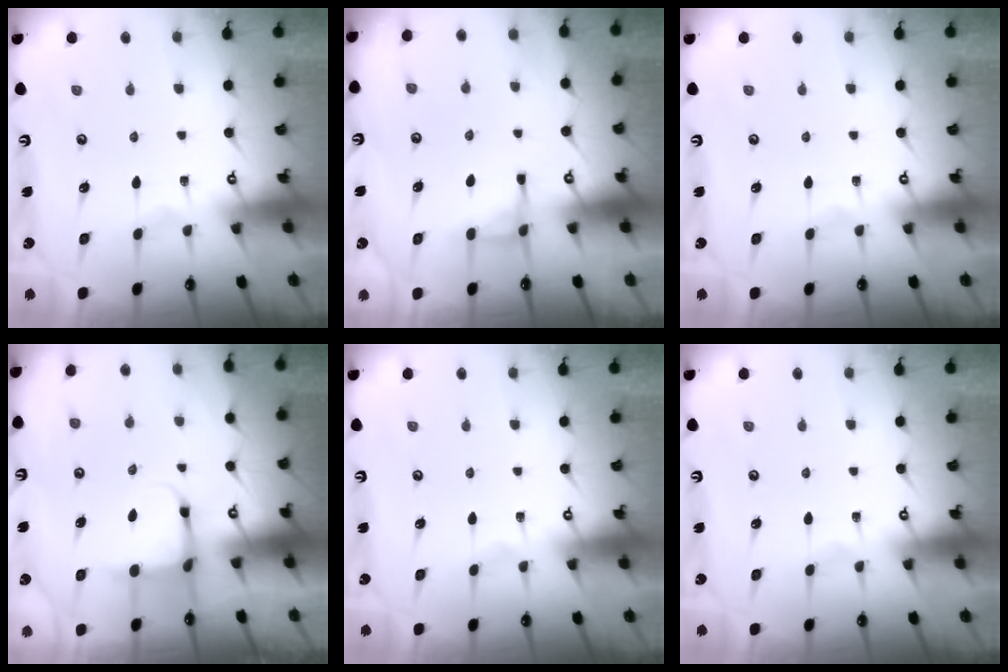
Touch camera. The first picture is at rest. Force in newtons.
{"total": 4.6, "press": 4.6, "slide": 0.5}
{"total": 0.0}
{"total": 3.9, "press": 3.7, "slide": 1.3}
{"total": 0.0}
{"total": 0.0}